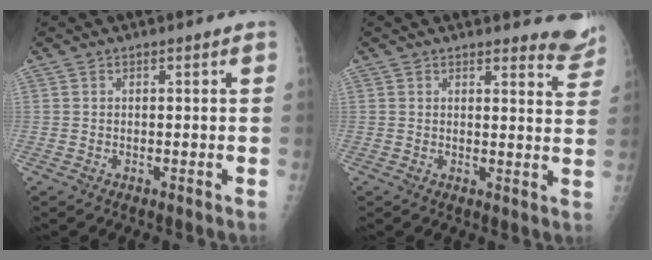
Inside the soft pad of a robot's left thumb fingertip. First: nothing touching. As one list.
[{"total": 6.0, "force": [5.8, 1.4, 0.5], "torque": [0.023, -0.047, 0.046]}]